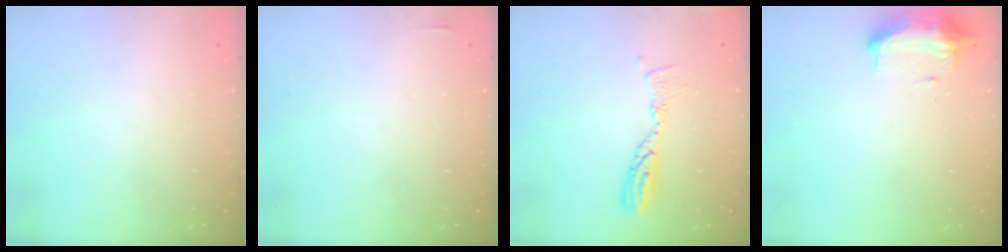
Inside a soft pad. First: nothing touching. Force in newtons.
{"total": 5.8, "press": 1.7, "slide": 5.5}
{"total": 9.7, "press": 9.7, "slide": 0.9}
{"total": 9.5, "press": 9.2, "slide": 2.4}